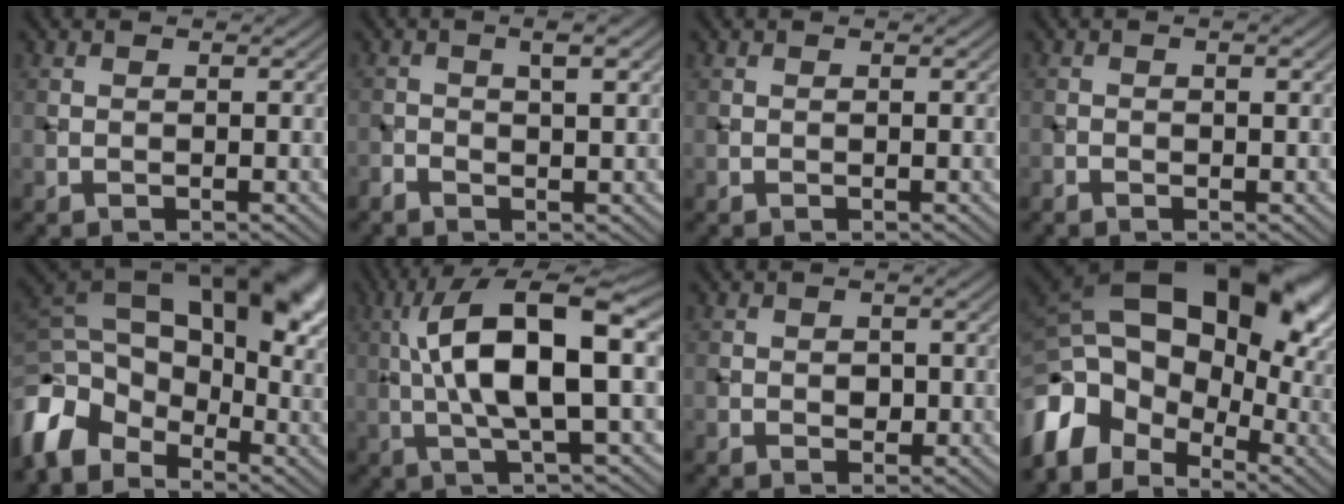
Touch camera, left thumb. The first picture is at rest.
{"total": 2.8, "force": [0.4, 0.6, 2.7], "torque": [-0.048, 0.003, 0.004]}
{"total": 0.0}
{"total": 1.6, "force": [0.0, 0.3, 1.6], "torque": [-0.027, 0.002, -0.003]}
{"total": 16.3, "force": [-1.5, 10.2, 12.6], "torque": [-0.271, 0.014, -0.034]}
{"total": 12.5, "force": [1.3, 3.5, 11.9], "torque": [-0.225, 0.016, 0.019]}
{"total": 1.3, "force": [-0.2, 1.0, 0.9], "torque": [-0.013, -0.004, -0.005]}
{"total": 20.1, "force": [0.0, 13.6, 14.8], "torque": [-0.267, 0.007, 0.000]}